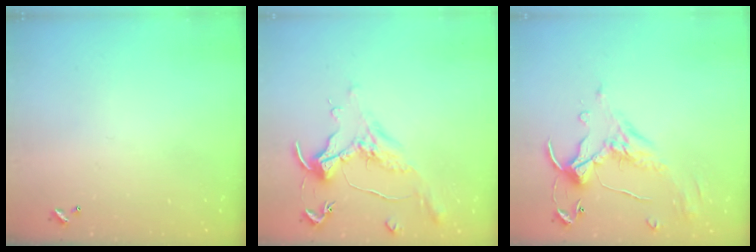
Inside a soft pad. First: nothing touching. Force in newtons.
{"total": 1.3, "press": 1.1, "slide": 0.6}
{"total": 1.7, "press": 1.3, "slide": 1.1}